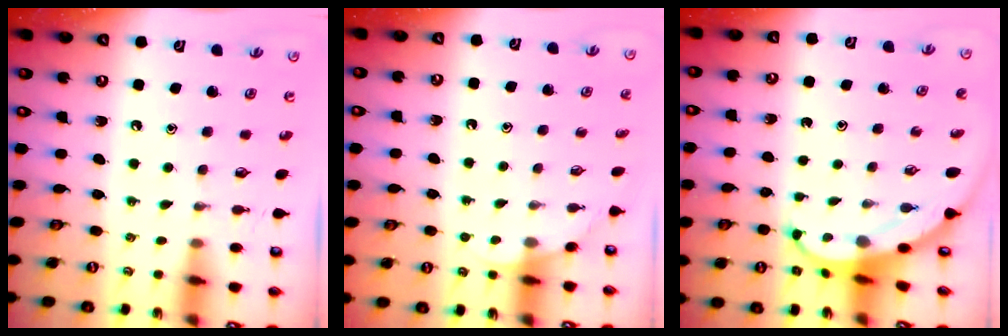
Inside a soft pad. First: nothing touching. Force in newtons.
{"total": 2.9, "press": 2.9, "slide": 0.2}
{"total": 5.7, "press": 5.7, "slide": 0.6}